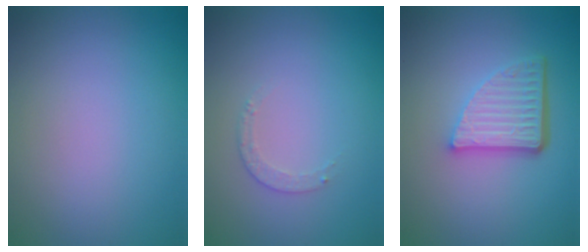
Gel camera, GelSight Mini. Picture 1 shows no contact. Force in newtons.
{"total": 0.8, "press": 0.6, "slide": 0.6}
{"total": 5.3, "press": 3.7, "slide": 3.8}